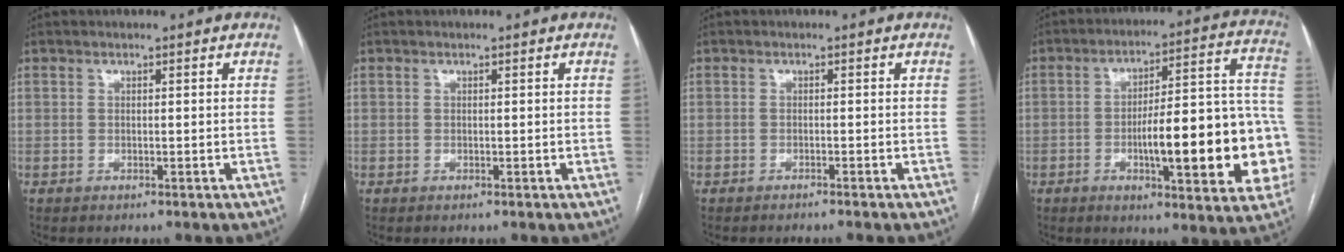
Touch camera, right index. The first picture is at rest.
{"total": 0.0}
{"total": 1.8, "force": [-1.6, -0.4, 0.8], "torque": [-0.007, 0.004, -0.021]}
{"total": 21.4, "force": [-4.9, 4.4, 20.3], "torque": [-0.211, 0.034, -0.056]}